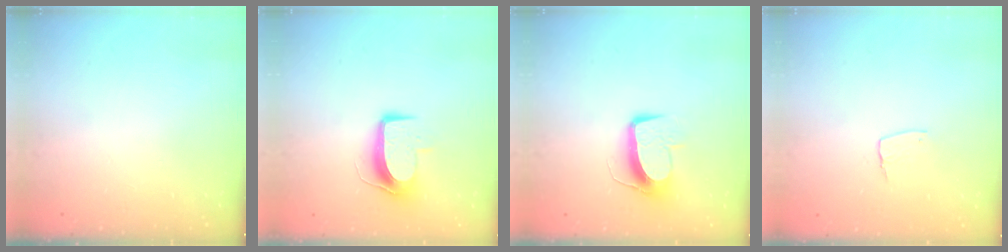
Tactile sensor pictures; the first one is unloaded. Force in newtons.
{"total": 9.2, "press": 9.2, "slide": 0.2}
{"total": 10.5, "press": 10.5, "slide": 0.8}
{"total": 4.7, "press": 4.7, "slide": 0.4}